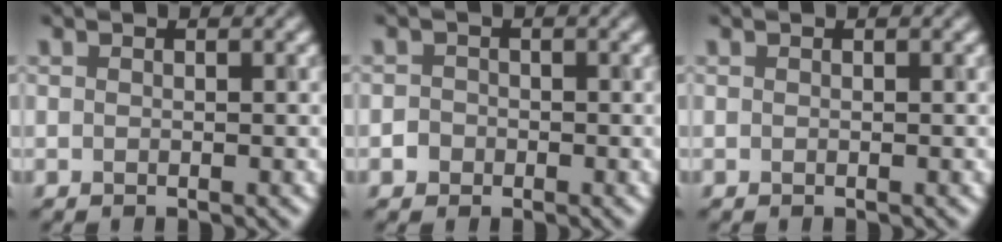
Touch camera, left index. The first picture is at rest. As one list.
[{"total": 1.3, "force": [-0.5, 1.2, 0.3], "torque": [0.010, 0.003, -0.015]}, {"total": 0.0}]